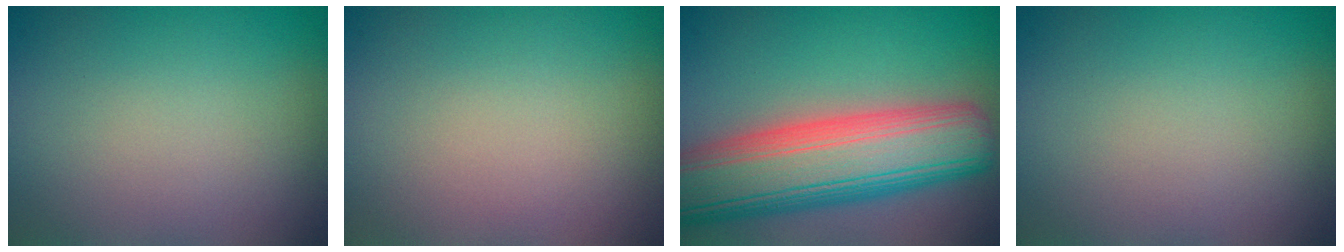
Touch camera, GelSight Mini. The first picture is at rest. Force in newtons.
{"total": 0.0}
{"total": 12.1, "press": 12.0, "slide": 1.3}
{"total": 0.0}